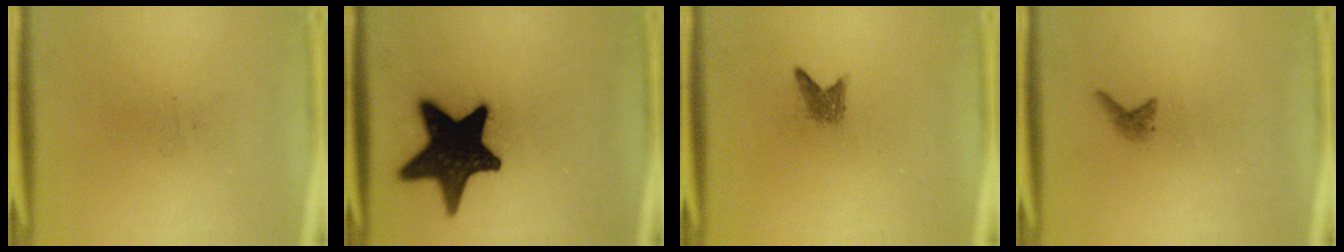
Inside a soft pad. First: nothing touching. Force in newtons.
{"total": 19.4}
{"total": 1.7}
{"total": 1.0}